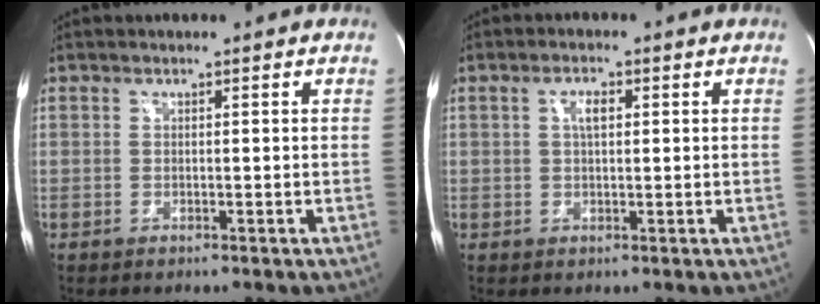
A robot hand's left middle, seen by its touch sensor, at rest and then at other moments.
{"total": 2.4, "force": [0.6, 1.1, 2.1], "torque": [-0.040, 0.004, 0.009]}